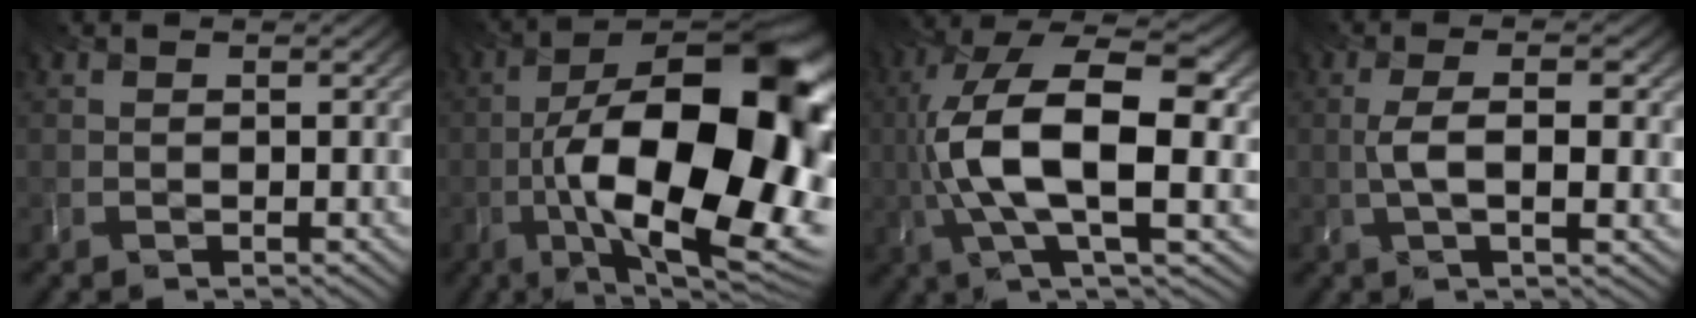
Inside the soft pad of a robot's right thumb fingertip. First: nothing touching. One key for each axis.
{"total": 20.7, "fx": -4.0, "fy": 8.6, "fz": 18.3, "tx": -0.307, "ty": -0.002, "tz": -0.065}
{"total": 13.6, "fx": -0.7, "fy": 5.2, "fz": 12.6, "tx": -0.257, "ty": 0.003, "tz": -0.013}
{"total": 3.7, "fx": -0.3, "fy": 1.0, "fz": 3.5, "tx": -0.069, "ty": -0.004, "tz": -0.003}